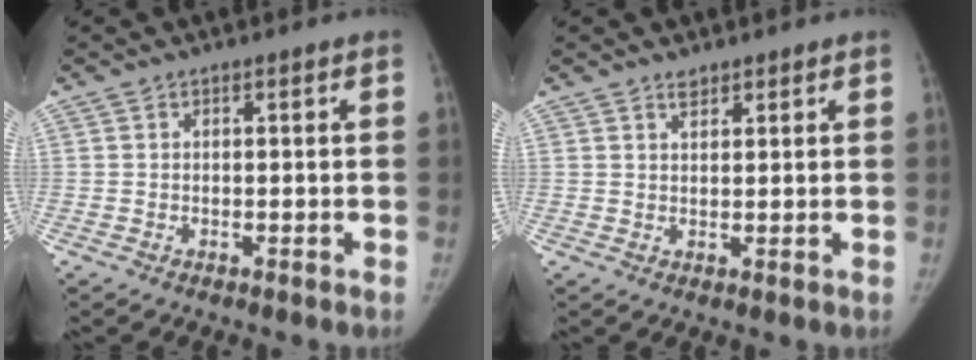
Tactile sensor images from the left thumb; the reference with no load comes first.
{"total": 1.7, "force": [1.4, 0.8, 0.6], "torque": [0.003, -0.010, 0.022]}